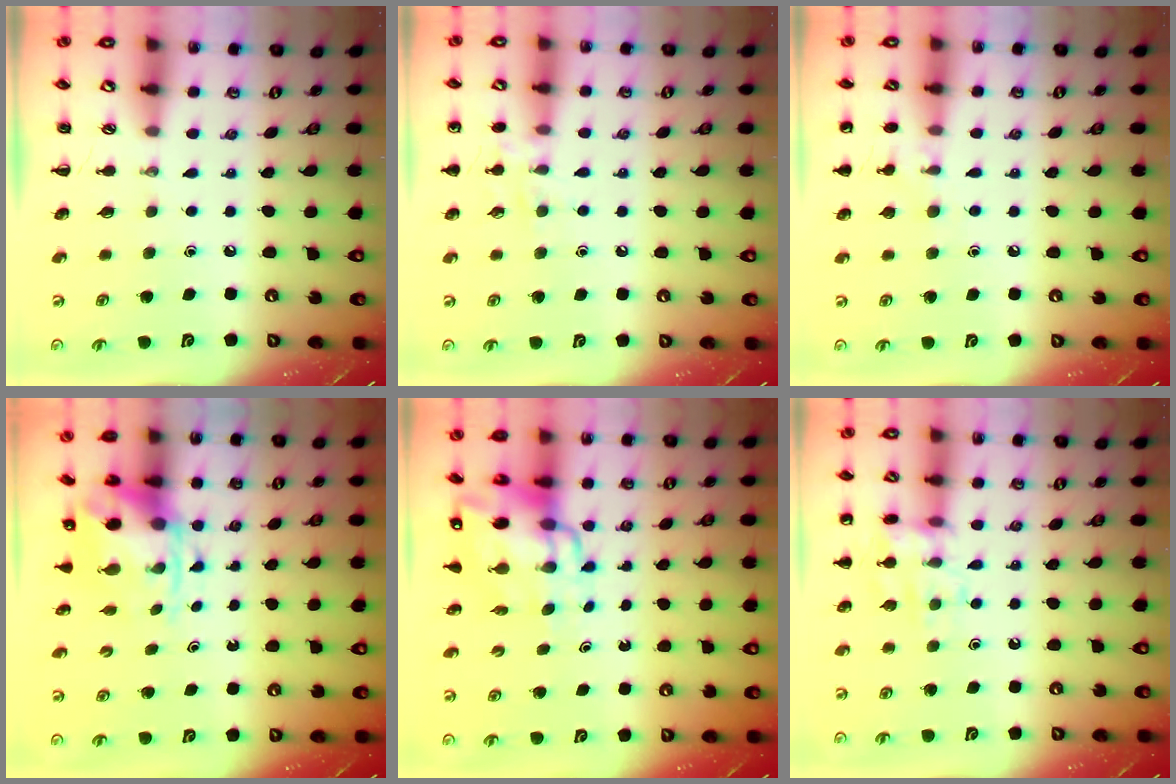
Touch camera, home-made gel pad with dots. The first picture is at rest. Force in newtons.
{"total": 7.9, "press": 7.7, "slide": 1.9}
{"total": 6.6, "press": 6.3, "slide": 1.9}
{"total": 4.9, "press": 4.8, "slide": 0.8}
{"total": 12.8, "press": 12.1, "slide": 4.0}
{"total": 12.5, "press": 12.5, "slide": 0.7}